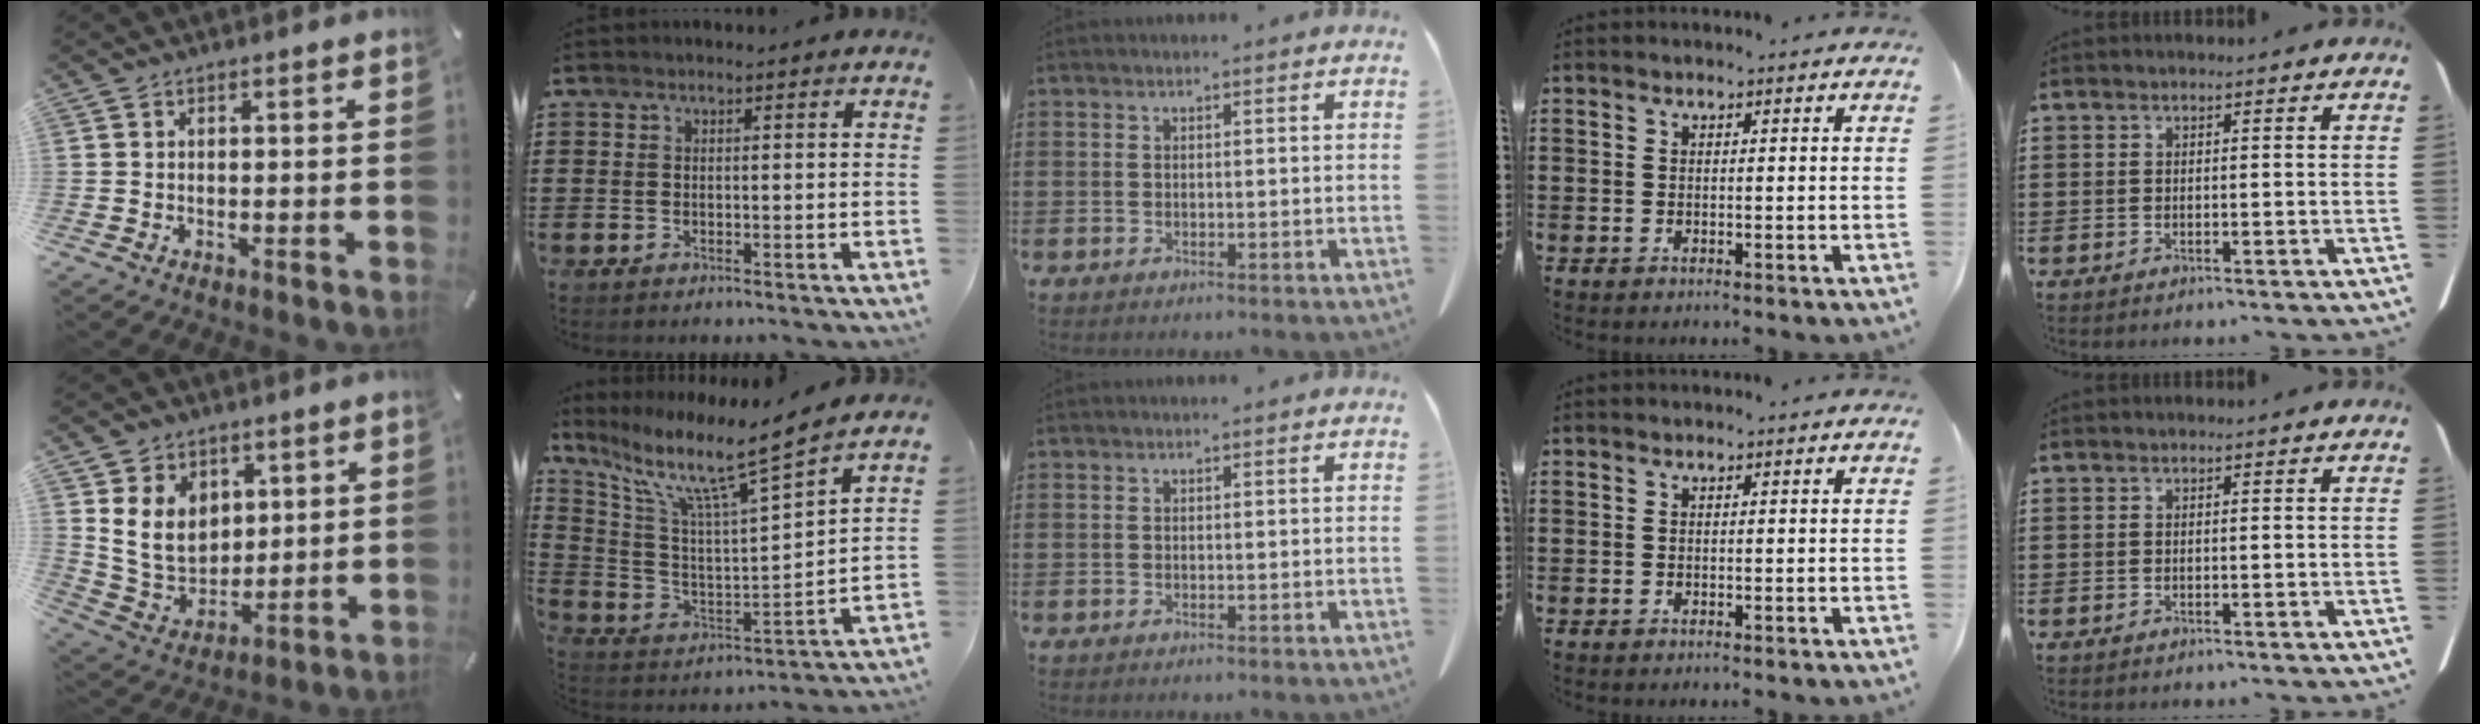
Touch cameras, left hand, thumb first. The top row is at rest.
{"thumb": {"total": 11.6, "force": [4.0, 9.8, 5.0], "torque": [-0.118, -0.023, 0.077]}, "index": {"total": 10.3, "force": [7.4, 0.6, 7.2], "torque": [-0.159, -0.051, 0.112]}}